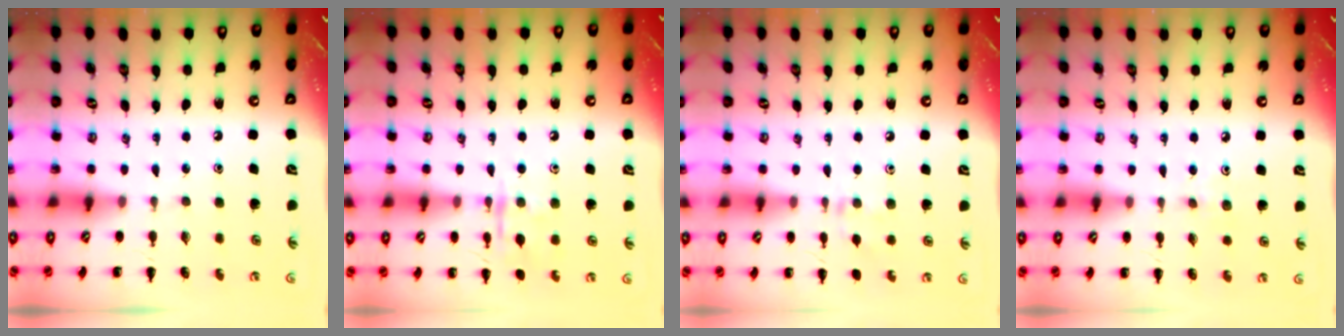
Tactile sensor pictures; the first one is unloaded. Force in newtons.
{"total": 9.1, "press": 9.1, "slide": 0.7}
{"total": 6.3, "press": 6.1, "slide": 1.8}
{"total": 3.4, "press": 3.2, "slide": 1.2}